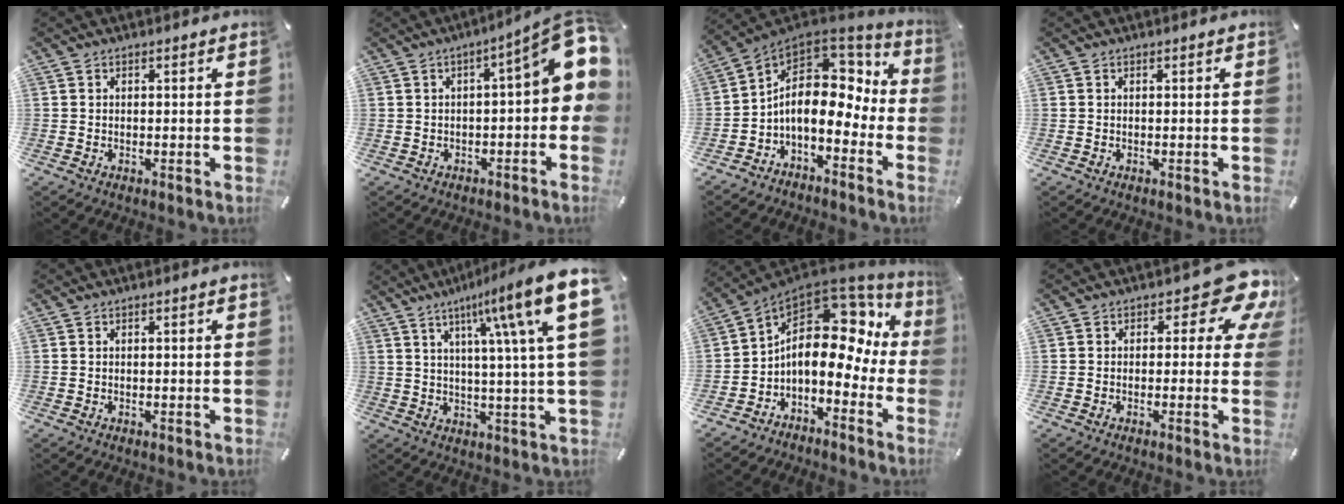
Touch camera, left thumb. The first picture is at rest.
{"total": 12.0, "force": [3.0, 3.5, 11.1], "torque": [-0.140, -0.030, 0.047]}
{"total": 12.5, "force": [0.5, 8.7, 8.9], "torque": [-0.163, -0.021, 0.010]}
{"total": 0.0}
{"total": 1.1, "force": [0.1, 0.0, 1.1], "torque": [-0.018, -0.002, 0.002]}
{"total": 19.5, "force": [7.9, 3.3, 17.5], "torque": [-0.263, -0.036, 0.107]}
{"total": 14.0, "force": [2.5, 9.6, 9.9], "torque": [-0.164, -0.039, 0.039]}
{"total": 10.3, "force": [4.5, 5.0, 7.9], "torque": [-0.090, -0.029, 0.074]}